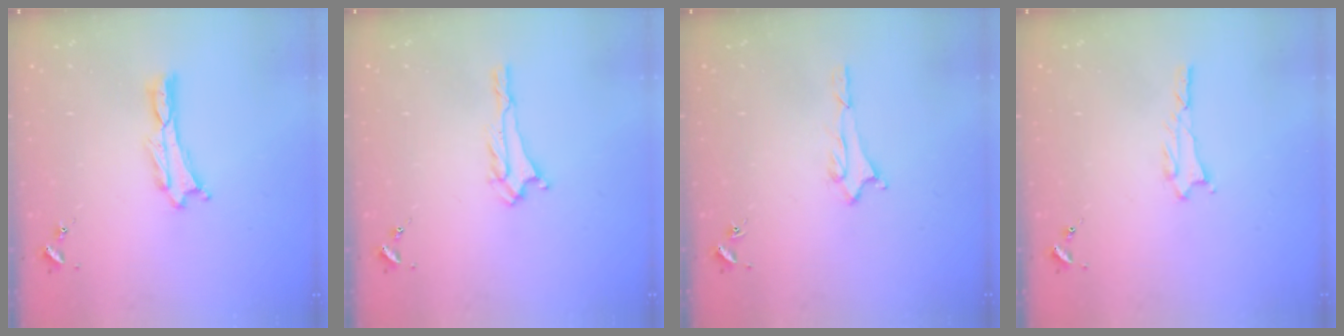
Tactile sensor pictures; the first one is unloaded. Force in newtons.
{"total": 1.9, "press": 1.9, "slide": 0.4}
{"total": 1.6, "press": 1.6, "slide": 0.2}
{"total": 1.0, "press": 1.0, "slide": 0.1}